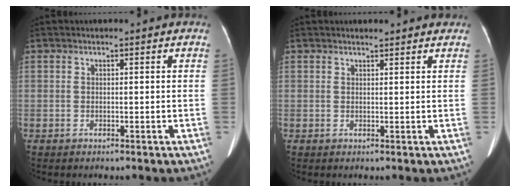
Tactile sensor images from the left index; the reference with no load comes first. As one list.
[{"total": 2.6, "force": [2.4, 0.6, 1.0], "torque": [-0.016, 0.011, 0.026]}]